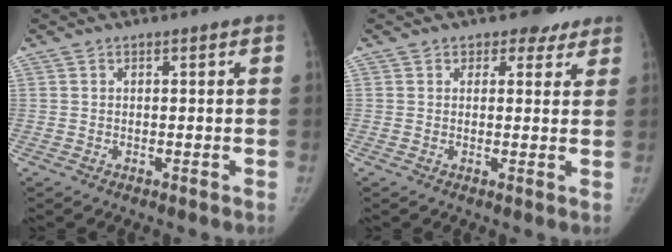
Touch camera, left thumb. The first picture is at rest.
{"total": 3.6, "force": [2.7, 2.4, 0.4], "torque": [0.024, -0.012, 0.030]}